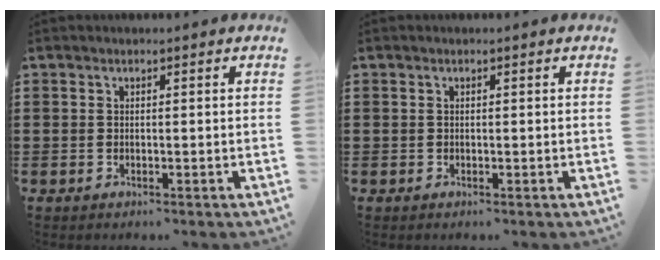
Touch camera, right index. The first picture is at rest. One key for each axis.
{"total": 0.0}